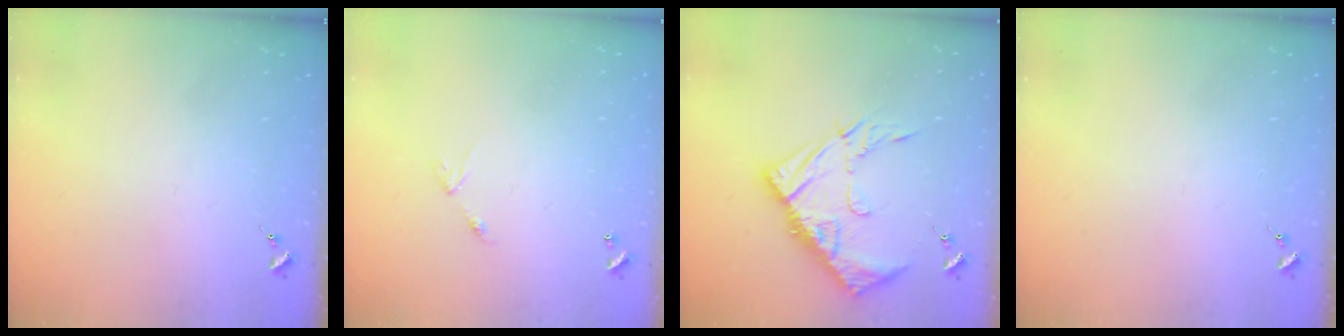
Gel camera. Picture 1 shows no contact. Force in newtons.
{"total": 5.9, "press": 5.9, "slide": 0.4}
{"total": 15.2, "press": 15.2, "slide": 1.5}
{"total": 0.0}